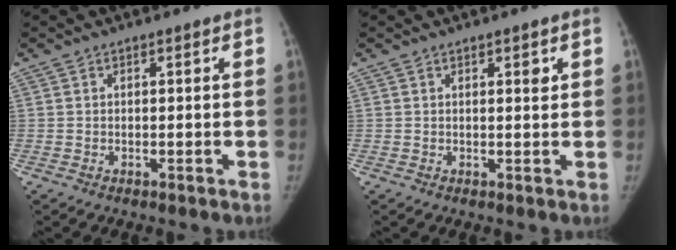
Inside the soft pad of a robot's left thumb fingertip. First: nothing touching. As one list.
[{"total": 1.6, "force": [0.8, 0.6, 1.3], "torque": [-0.012, -0.003, 0.010]}]